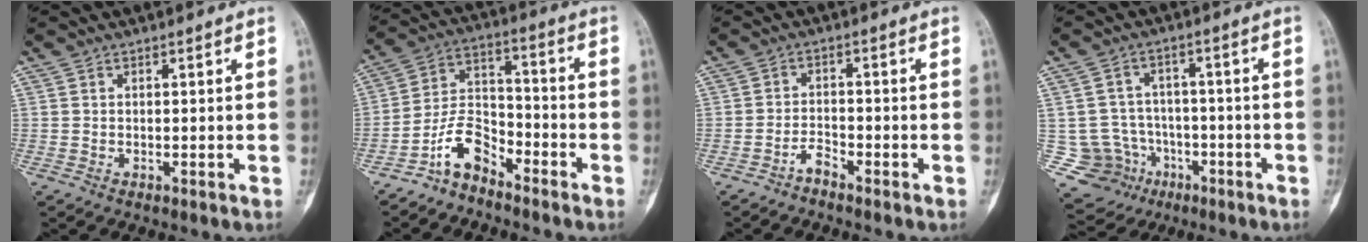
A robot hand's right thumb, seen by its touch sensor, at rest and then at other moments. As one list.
[{"total": 8.4, "force": [-6.2, 4.2, 3.9], "torque": [-0.070, 0.069, -0.127]}, {"total": 2.3, "force": [-2.0, 0.7, 0.9], "torque": [-0.017, 0.015, -0.041]}, {"total": 10.5, "force": [-3.0, 9.8, 2.0], "torque": [-0.029, 0.042, -0.032]}]